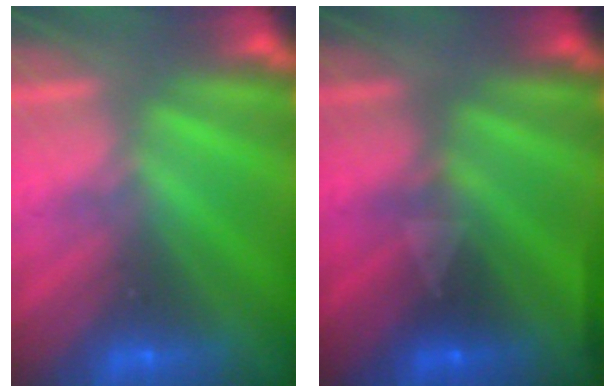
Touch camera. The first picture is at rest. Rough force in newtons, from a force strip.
{"total": 3.0}